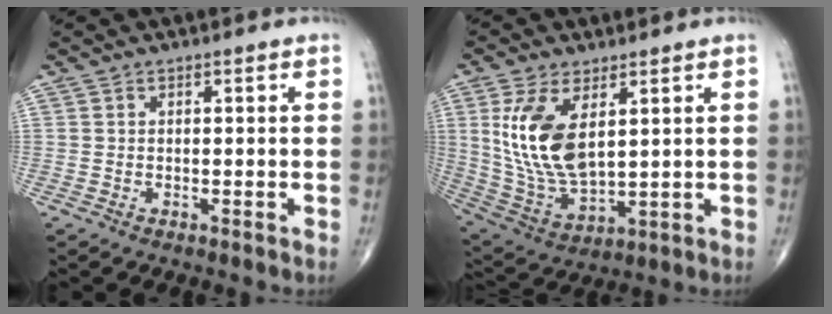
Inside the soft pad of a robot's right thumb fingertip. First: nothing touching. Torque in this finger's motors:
{"motor_torque": [-0.36, 0.77, 0.81, 0.37, 0.31]}